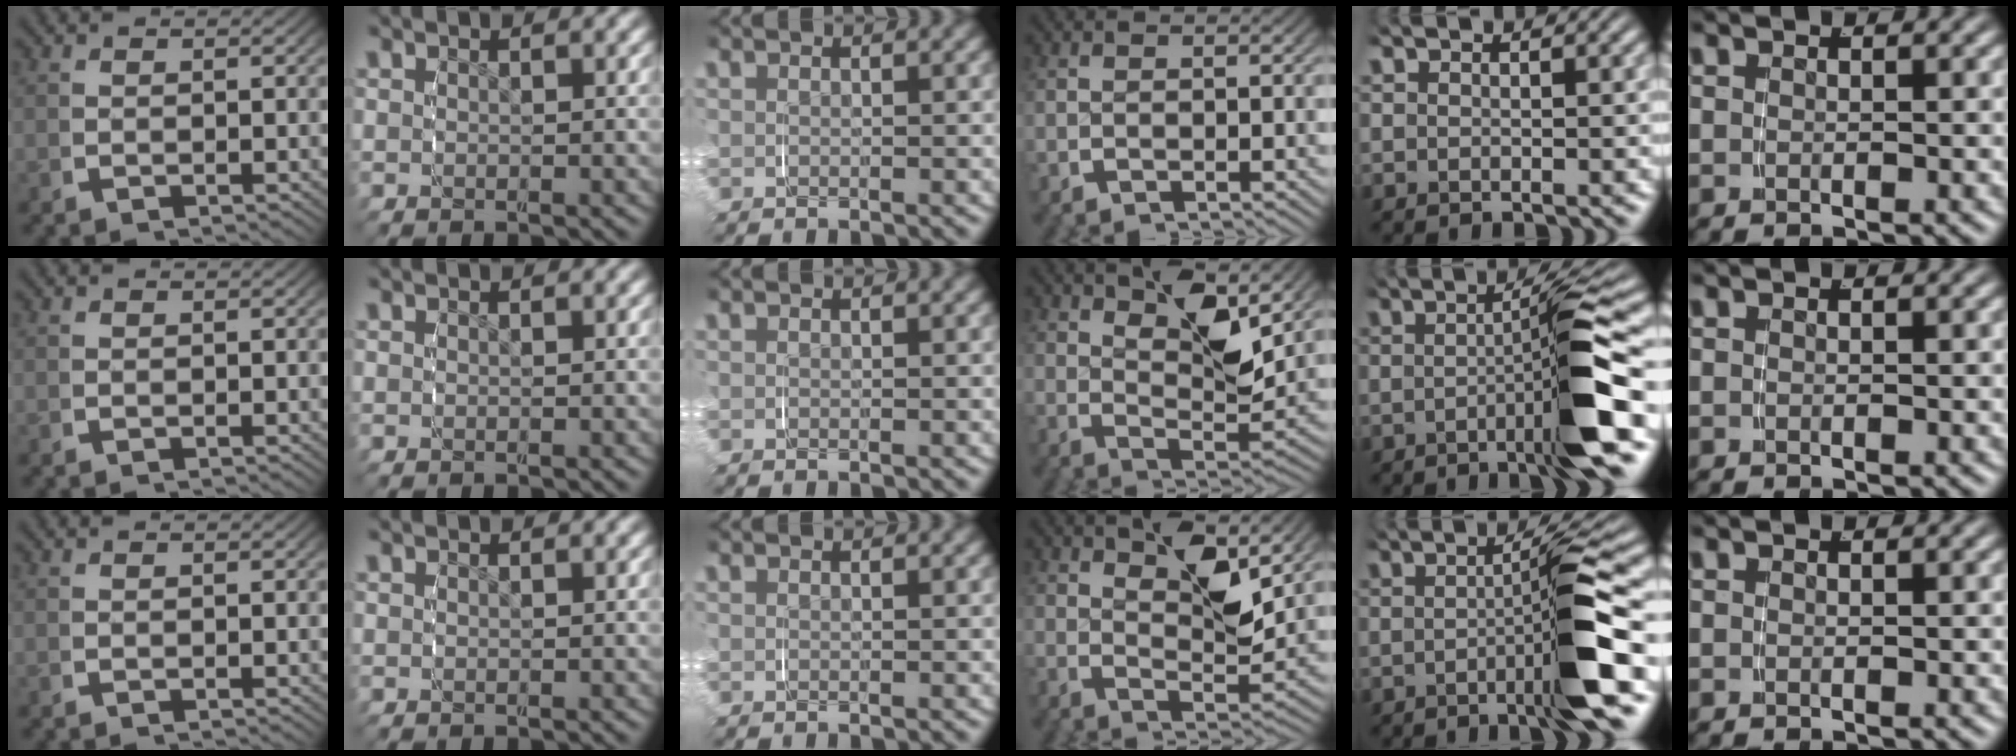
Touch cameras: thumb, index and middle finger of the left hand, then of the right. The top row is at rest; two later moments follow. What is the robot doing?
{"motion": "grasp_and_lifting", "object": "jar lid"}